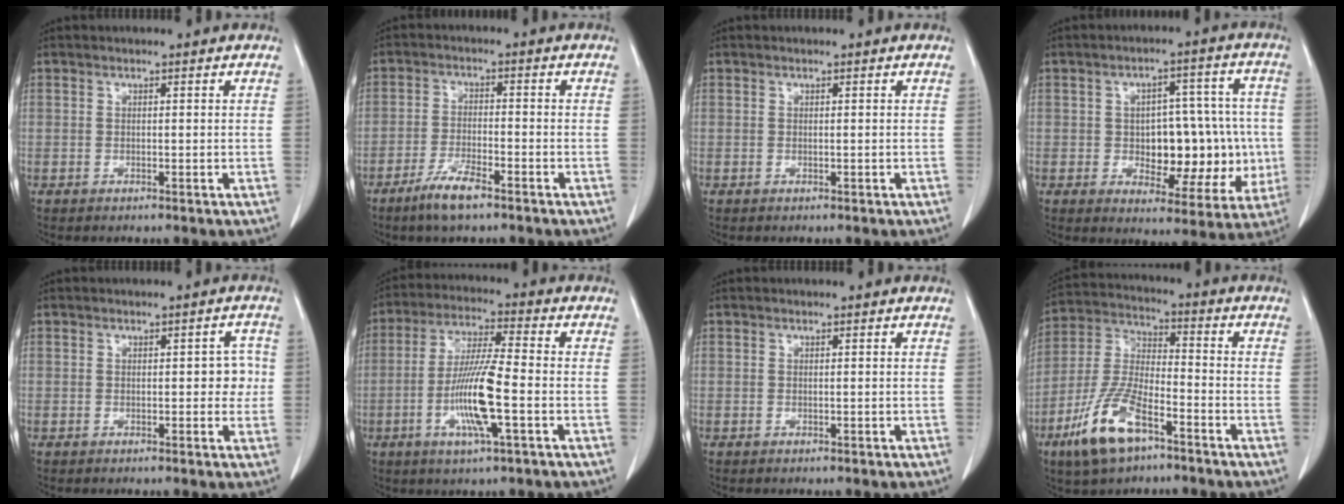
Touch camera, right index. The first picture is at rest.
{"total": 5.7, "force": [-4.1, 0.9, 4.0], "torque": [-0.083, -0.007, -0.075]}
{"total": 0.0}
{"total": 14.3, "force": [-1.4, 7.4, 12.2], "torque": [-0.146, 0.033, -0.001]}
{"total": 3.2, "force": [0.0, 1.8, 2.6], "torque": [-0.023, 0.019, 0.001]}
{"total": 11.3, "force": [-3.1, 0.5, 10.9], "torque": [-0.213, -0.010, -0.062]}
{"total": 0.0}
{"total": 12.7, "force": [-7.2, 4.3, 9.5], "torque": [-0.212, -0.007, -0.135]}